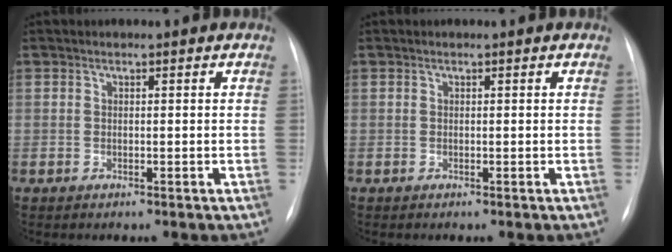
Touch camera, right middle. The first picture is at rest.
{"total": 0.0}